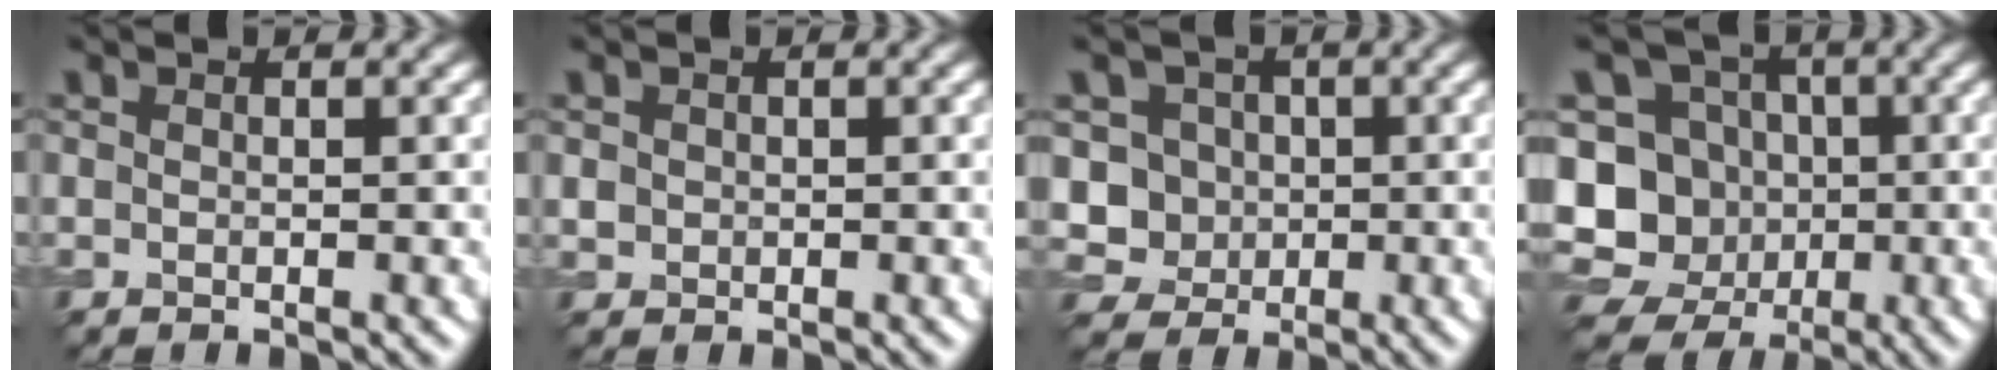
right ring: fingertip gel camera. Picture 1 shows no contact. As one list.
[{"total": 0.9, "force": [0.1, 0.9, 0.2], "torque": [0.001, -0.003, 0.003]}, {"total": 3.9, "force": [0.1, 3.7, 1.3], "torque": [-0.011, 0.002, -0.007]}, {"total": 12.3, "force": [-2.6, 11.5, 3.6], "torque": [-0.093, 0.016, -0.058]}]